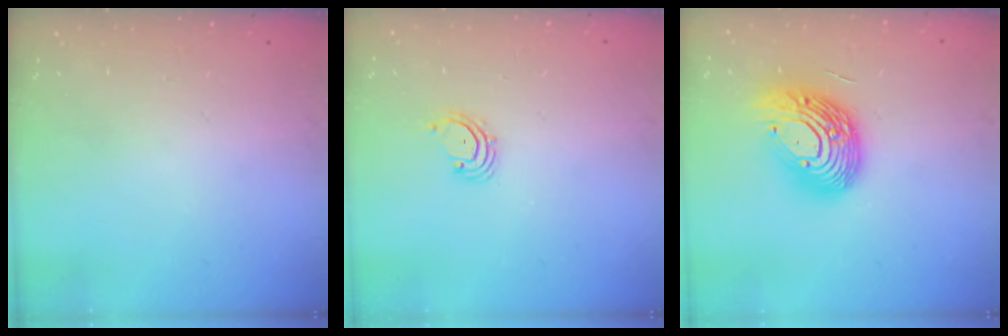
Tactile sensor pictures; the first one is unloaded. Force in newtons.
{"total": 2.3, "press": 2.3, "slide": 0.5}
{"total": 17.8, "press": 17.7, "slide": 1.4}